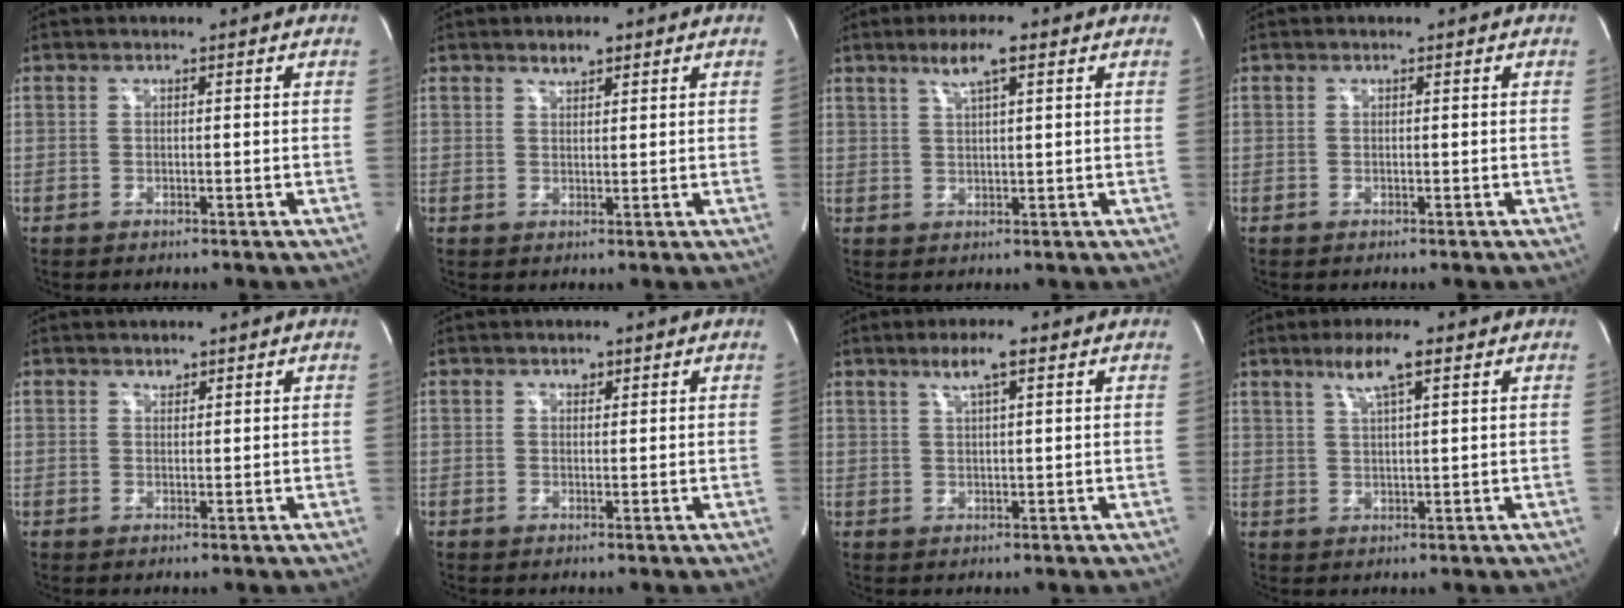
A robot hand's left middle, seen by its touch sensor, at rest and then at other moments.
{"total": 2.1, "force": [1.6, 0.7, 1.1], "torque": [-0.021, 0.001, 0.028]}
{"total": 4.4, "force": [2.6, 0.3, 3.6], "torque": [-0.067, 0.006, 0.047]}
{"total": 0.0}
{"total": 0.9, "force": [0.8, 0.5, 0.3], "torque": [-0.006, -0.001, 0.013]}
{"total": 1.1, "force": [0.7, 0.7, 0.5], "torque": [-0.006, -0.001, 0.010]}
{"total": 3.9, "force": [2.3, 0.2, 3.1], "torque": [-0.060, 0.005, 0.041]}
{"total": 5.1, "force": [3.0, 0.3, 4.1], "torque": [-0.078, 0.005, 0.055]}